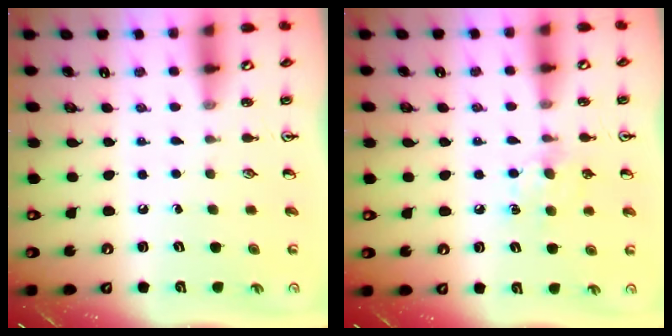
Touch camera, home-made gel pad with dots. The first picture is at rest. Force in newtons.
{"total": 7.7, "press": 7.6, "slide": 0.8}